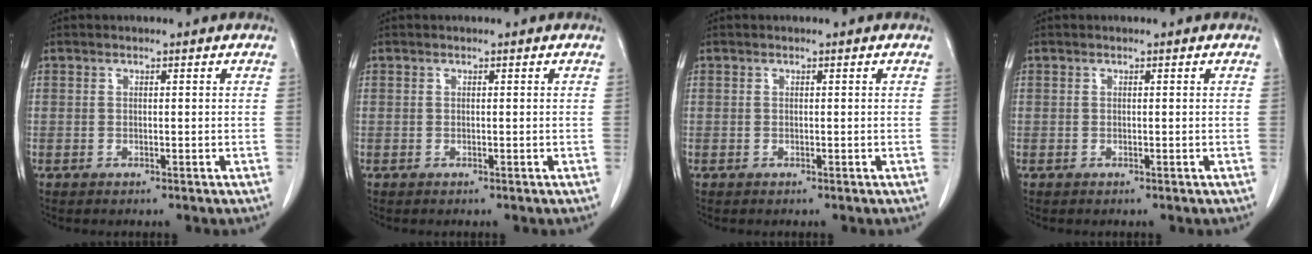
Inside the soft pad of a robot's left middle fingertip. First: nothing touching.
{"total": 0.0}
{"total": 0.0}
{"total": 0.0}